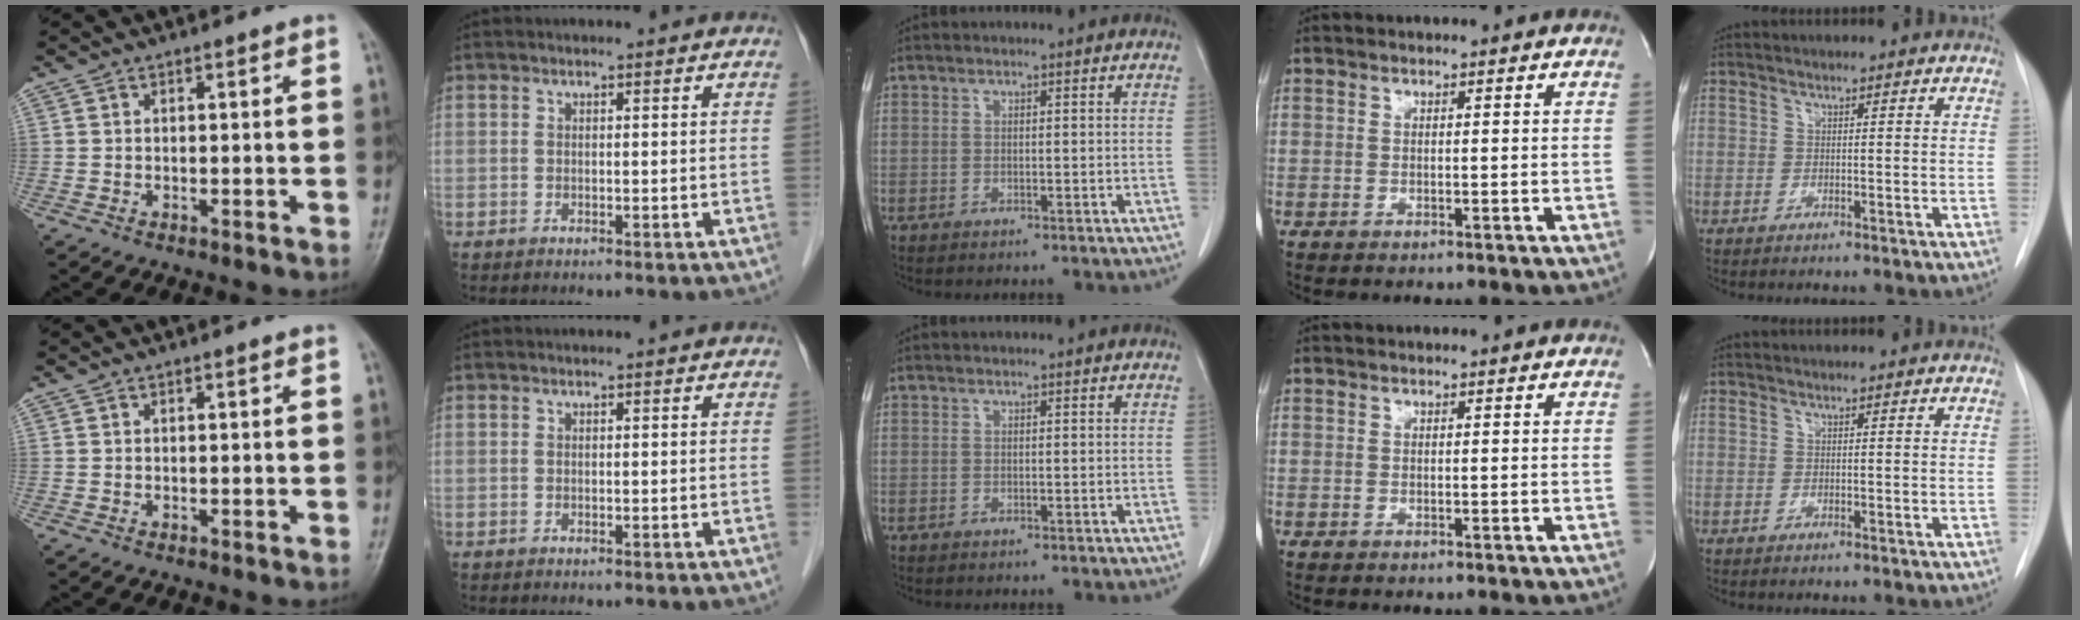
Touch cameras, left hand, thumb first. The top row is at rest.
{}